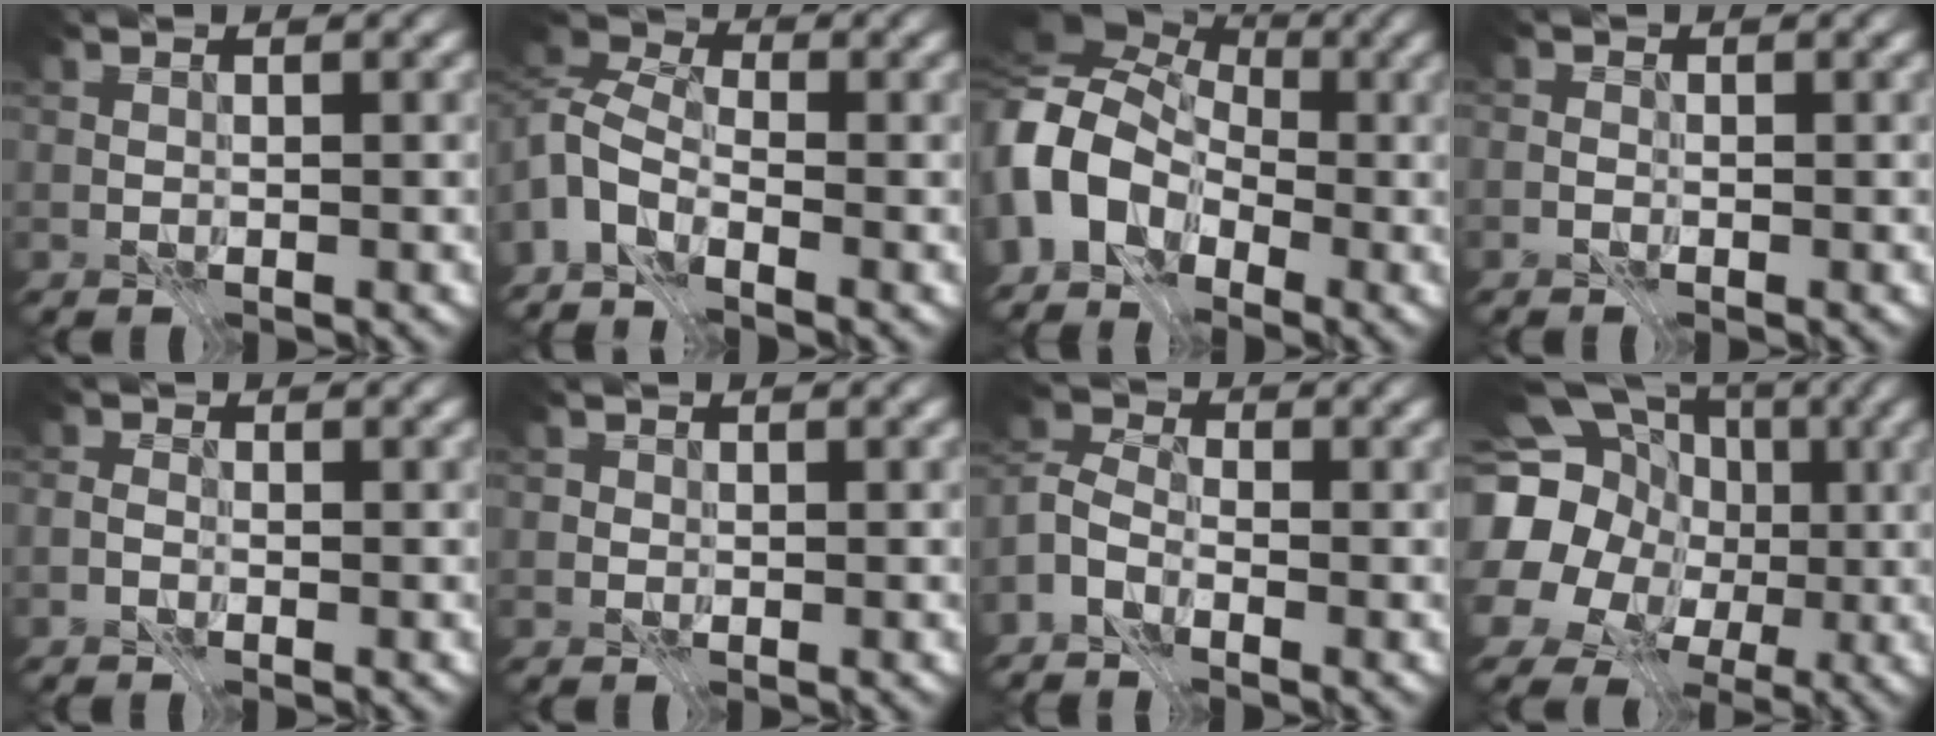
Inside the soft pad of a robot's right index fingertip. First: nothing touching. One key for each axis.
{"total": 5.4, "fx": -3.6, "fy": 2.4, "fz": 3.2, "tx": -0.067, "ty": -0.003, "tz": -0.087}
{"total": 9.6, "fx": -2.6, "fy": 7.1, "fz": 6.0, "tx": -0.139, "ty": 0.001, "tz": -0.055}
{"total": 1.2, "fx": -0.5, "fy": 0.9, "fz": 0.5, "tx": 0.009, "ty": 0.008, "tz": -0.019}
{"total": 1.3, "fx": -0.9, "fy": 0.7, "fz": 0.6, "tx": 0.004, "ty": 0.006, "tz": -0.021}
{"total": 0.7, "fx": -0.1, "fy": 0.7, "fz": 0.1, "tx": 0.004, "ty": 0.002, "tz": -0.003}
{"total": 4.2, "fx": -3.2, "fy": 1.9, "fz": 2.1, "tx": -0.034, "ty": -0.006, "tz": -0.064}
{"total": 18.4, "fx": 1.5, "fy": 16.1, "fz": 8.7, "tx": -0.205, "ty": 0.025, "tz": -0.001}